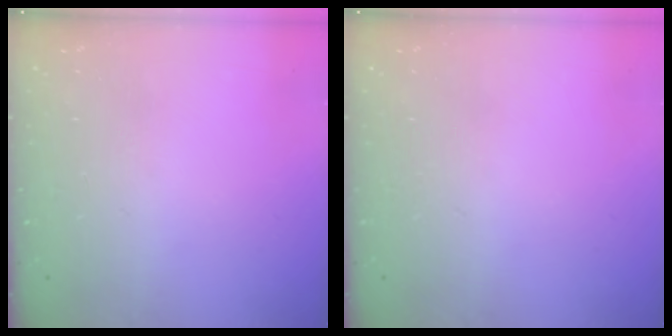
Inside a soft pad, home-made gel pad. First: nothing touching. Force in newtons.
{"total": 0.0}